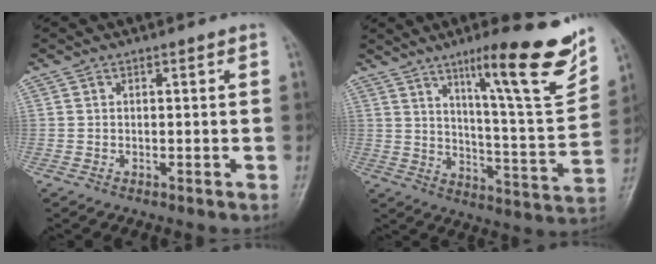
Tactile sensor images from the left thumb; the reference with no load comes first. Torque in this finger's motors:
{"motor_torque": [0.45, 0.33, 1.46, -1.32, 0.11]}